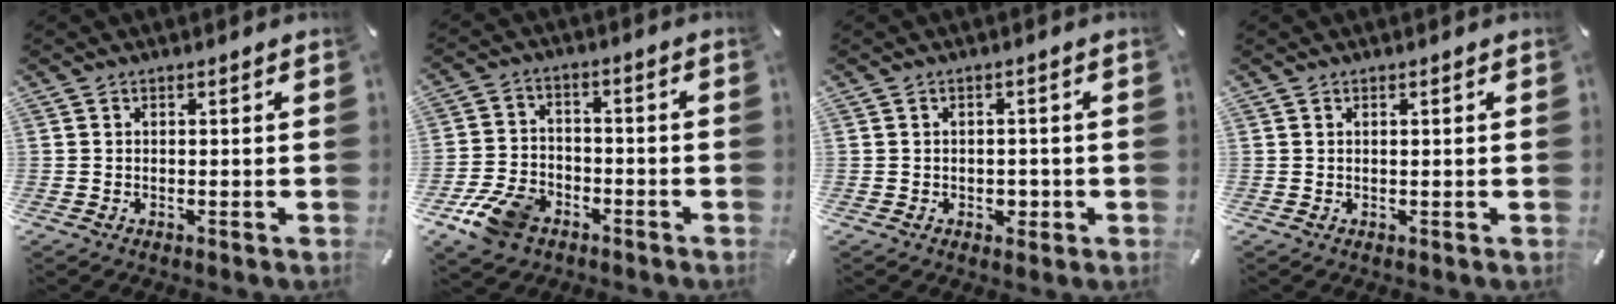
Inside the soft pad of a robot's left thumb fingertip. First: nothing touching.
{"total": 10.6, "force": [-6.0, 7.3, 4.8], "torque": [-0.091, 0.038, -0.110]}
{"total": 2.6, "force": [-0.7, 2.1, 1.2], "torque": [-0.015, -0.001, -0.016]}
{"total": 0.7, "force": [0.1, 0.0, 0.7], "torque": [-0.011, -0.002, 0.002]}